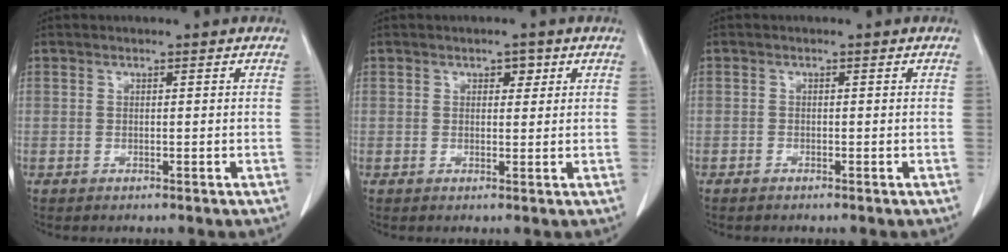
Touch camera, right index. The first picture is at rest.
{"total": 2.5, "force": [1.1, 1.6, 1.5], "torque": [-0.029, 0.011, 0.020]}
{"total": 0.8, "force": [-0.5, 0.5, 0.4], "torque": [-0.009, 0.000, -0.008]}